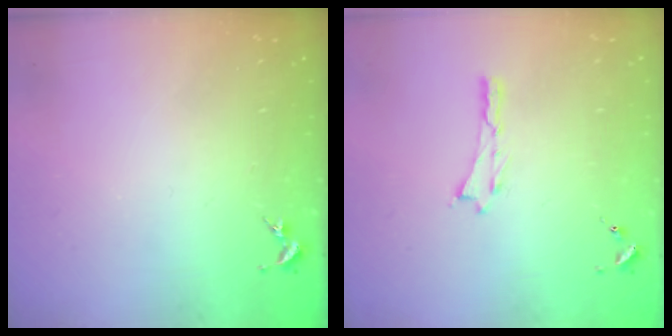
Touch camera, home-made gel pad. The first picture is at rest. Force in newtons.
{"total": 0.0}